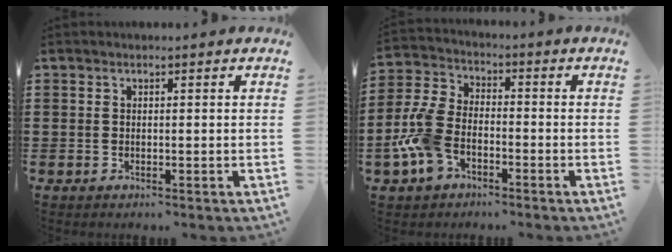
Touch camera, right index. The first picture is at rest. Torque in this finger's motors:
{"motor_torque": [1.10, -1.04, 0.48, 0.18]}